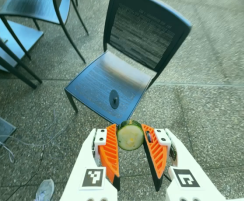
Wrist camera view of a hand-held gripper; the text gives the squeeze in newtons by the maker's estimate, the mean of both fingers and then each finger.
{"total": 9.5, "left": 8.8, "right": 10.2}